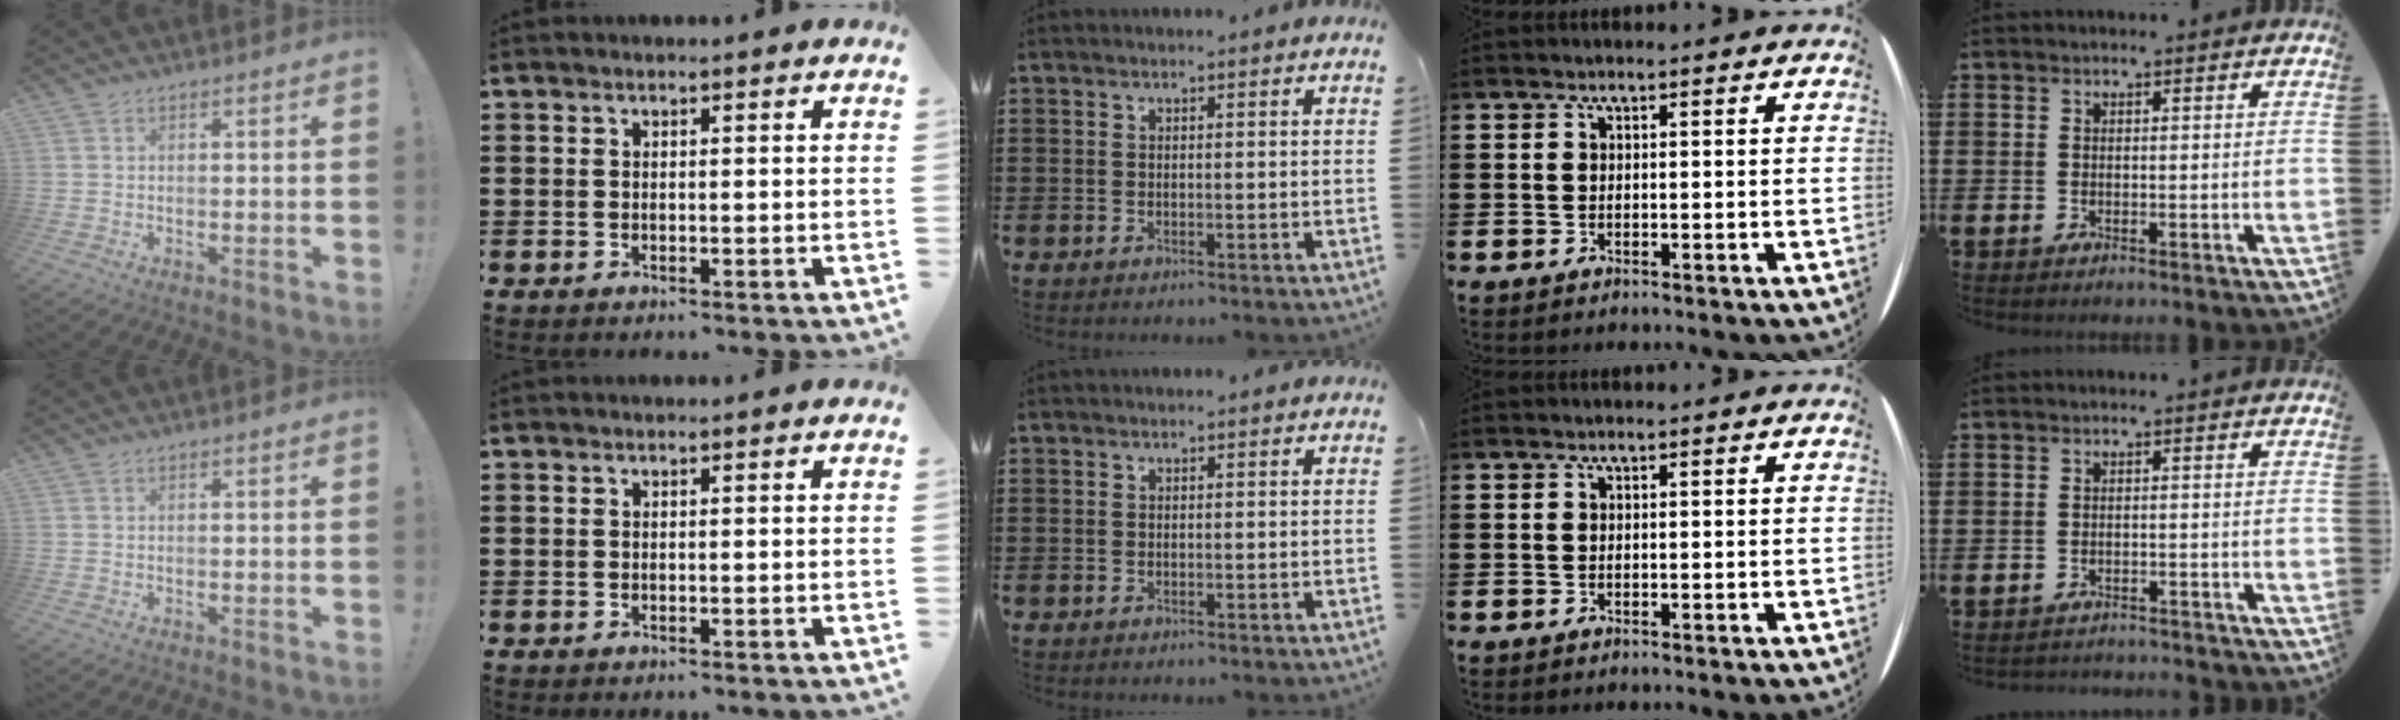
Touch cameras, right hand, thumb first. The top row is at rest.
{"little": {"total": 1.3, "force": [-1.3, 0.0, -0.1], "torque": [-0.003, 0.002, -0.027]}}